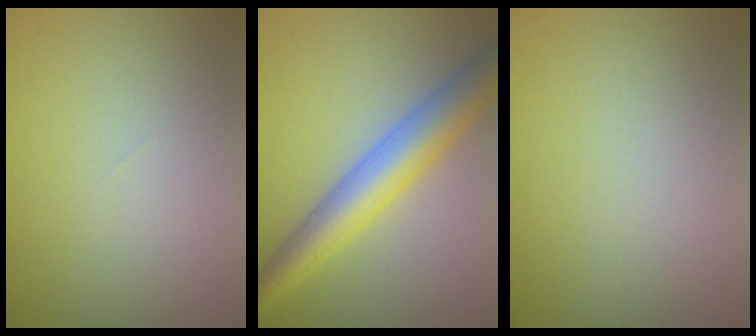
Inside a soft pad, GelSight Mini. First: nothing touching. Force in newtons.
{"total": 6.6, "press": 6.6, "slide": 0.1}
{"total": 0.0}